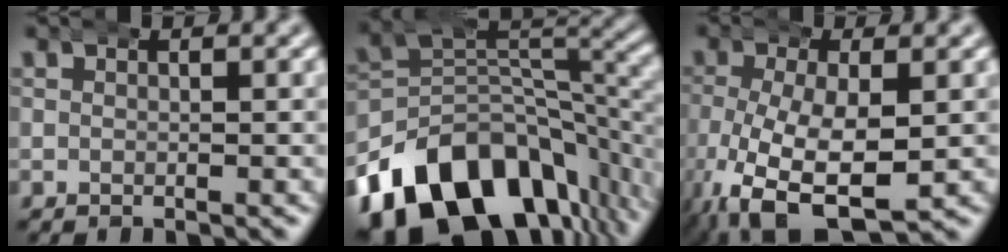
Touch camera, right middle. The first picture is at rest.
{"total": 18.2, "force": [-9.7, 10.8, 11.0], "torque": [-0.171, -0.038, -0.142]}
{"total": 10.0, "force": [-3.8, 5.3, 7.6], "torque": [-0.157, -0.038, -0.041]}